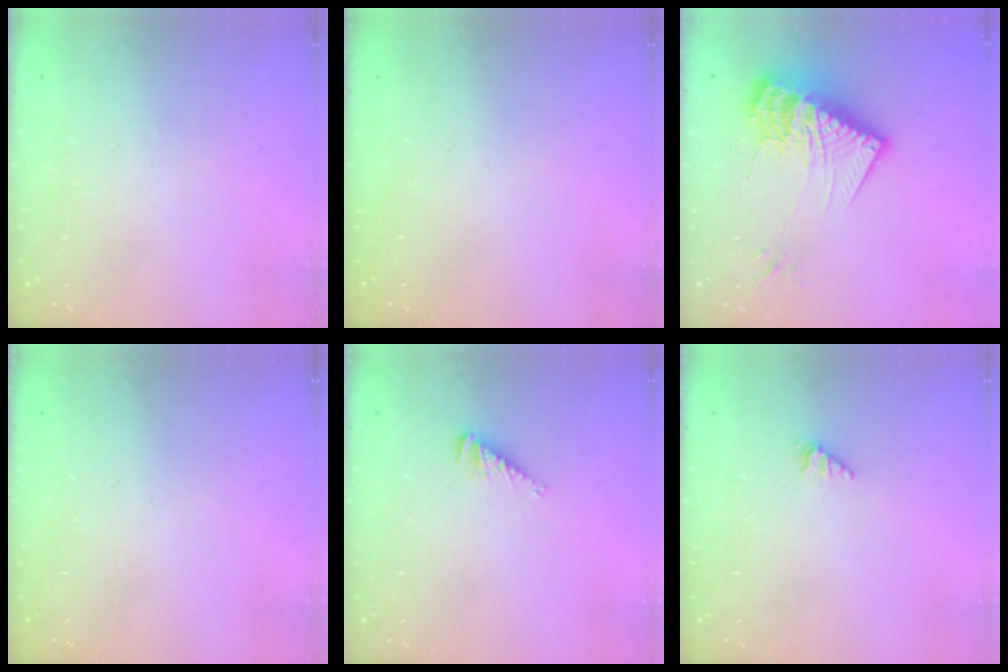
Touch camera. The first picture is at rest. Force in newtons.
{"total": 0.0}
{"total": 17.6, "press": 17.6, "slide": 1.4}
{"total": 0.0}
{"total": 5.3, "press": 5.2, "slide": 0.6}
{"total": 1.0, "press": 1.0, "slide": 0.2}